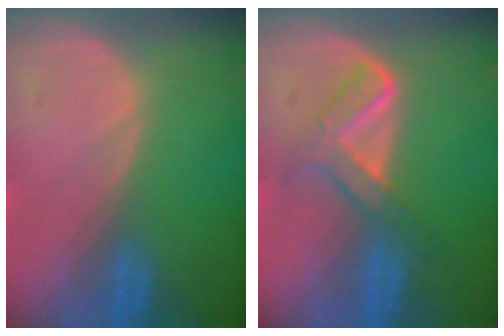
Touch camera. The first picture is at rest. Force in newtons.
{"total": 5.3, "press": 5.2, "slide": 1.1}